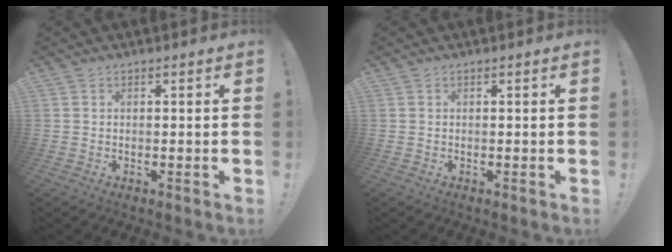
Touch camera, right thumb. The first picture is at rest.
{"total": 0.0}